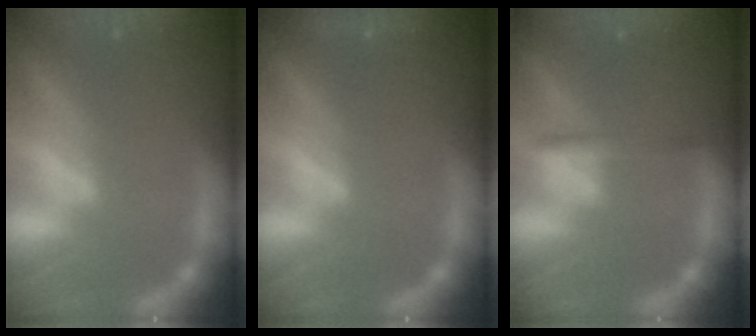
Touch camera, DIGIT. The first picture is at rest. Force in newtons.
{"total": 1.4}
{"total": 1.9}